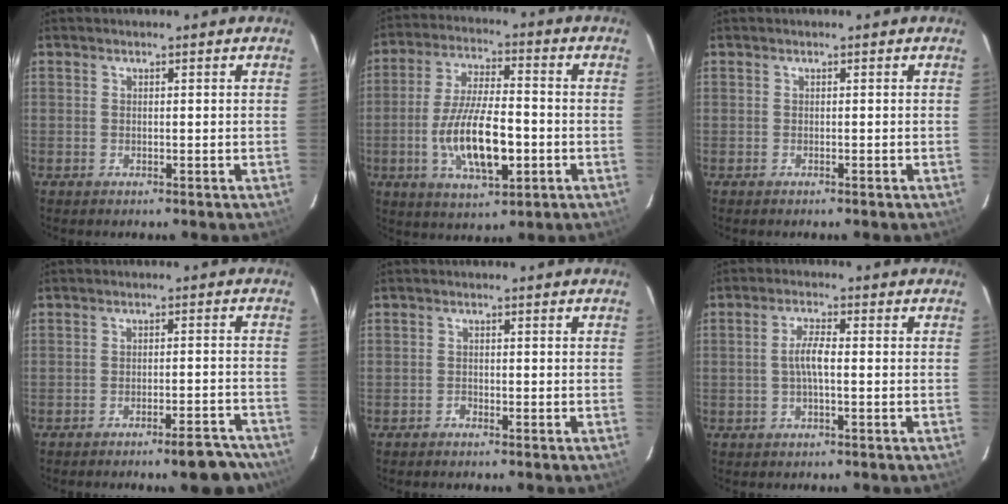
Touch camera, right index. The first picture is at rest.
{"total": 14.2, "force": [-3.6, 4.8, 12.9], "torque": [-0.253, -0.009, -0.058]}
{"total": 0.0}
{"total": 7.8, "force": [-6.8, 1.7, 3.4], "torque": [-0.042, 0.018, -0.075]}
{"total": 1.1, "force": [-0.9, 0.5, -0.2], "torque": [0.001, 0.005, -0.018]}
{"total": 3.5, "force": [-0.5, 0.6, 3.4], "torque": [-0.068, 0.006, -0.008]}